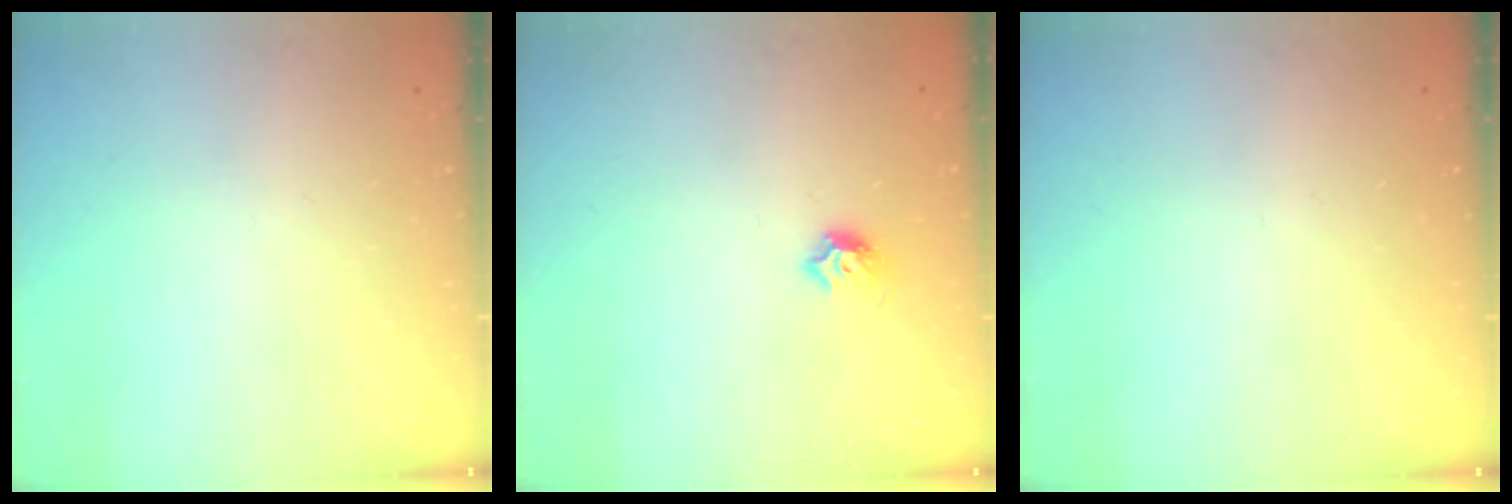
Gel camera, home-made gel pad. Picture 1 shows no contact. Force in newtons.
{"total": 6.8, "press": 6.8, "slide": 1.0}
{"total": 0.0}